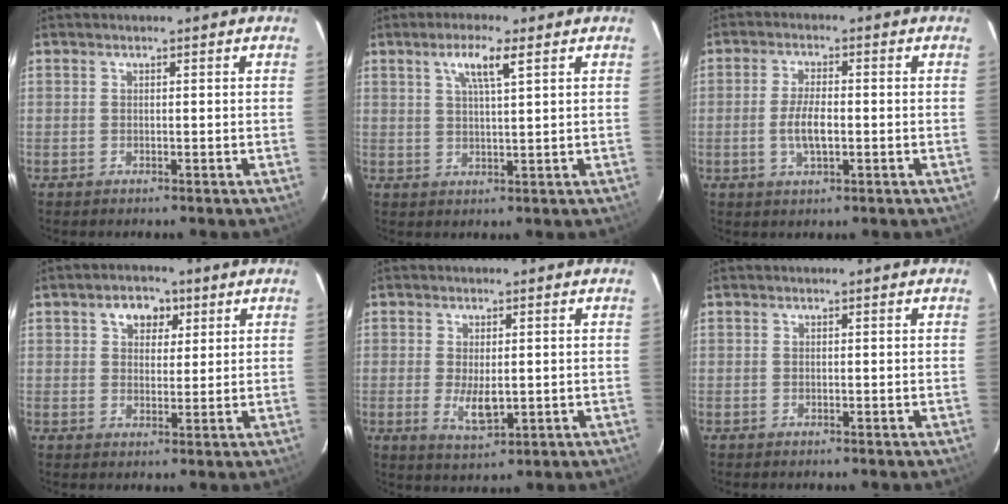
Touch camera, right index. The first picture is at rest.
{"total": 5.0, "force": [2.5, 0.5, 4.3], "torque": [-0.079, 0.004, 0.045]}
{"total": 5.2, "force": [-1.1, 1.9, 4.7], "torque": [-0.094, -0.003, -0.018]}
{"total": 5.3, "force": [2.5, 3.9, 2.7], "torque": [-0.038, 0.014, 0.041]}
{"total": 5.3, "force": [-0.5, 2.3, 4.8], "torque": [-0.085, -0.013, -0.005]}
{"total": 0.0}